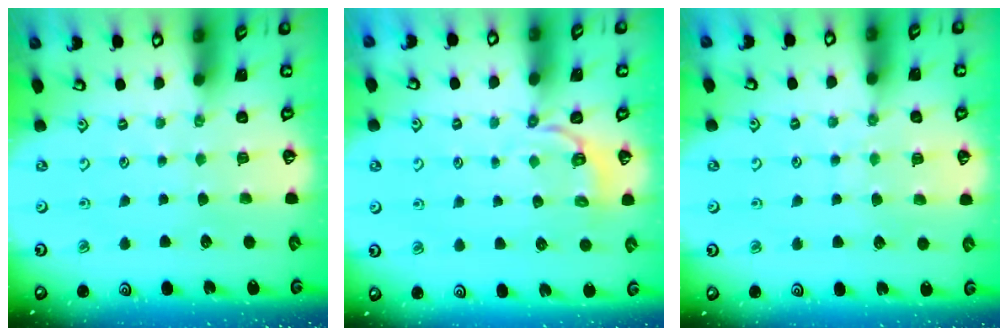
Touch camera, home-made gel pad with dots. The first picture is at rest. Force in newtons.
{"total": 3.5, "press": 2.6, "slide": 2.4}
{"total": 7.8, "press": 7.7, "slide": 0.7}